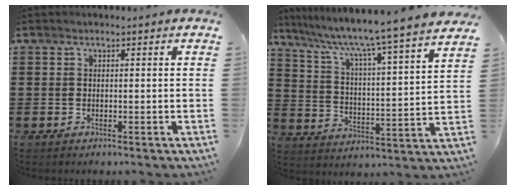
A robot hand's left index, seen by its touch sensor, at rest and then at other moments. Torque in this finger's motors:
{"motor_torque": [0.17, -0.18, 0.15, 0.00]}